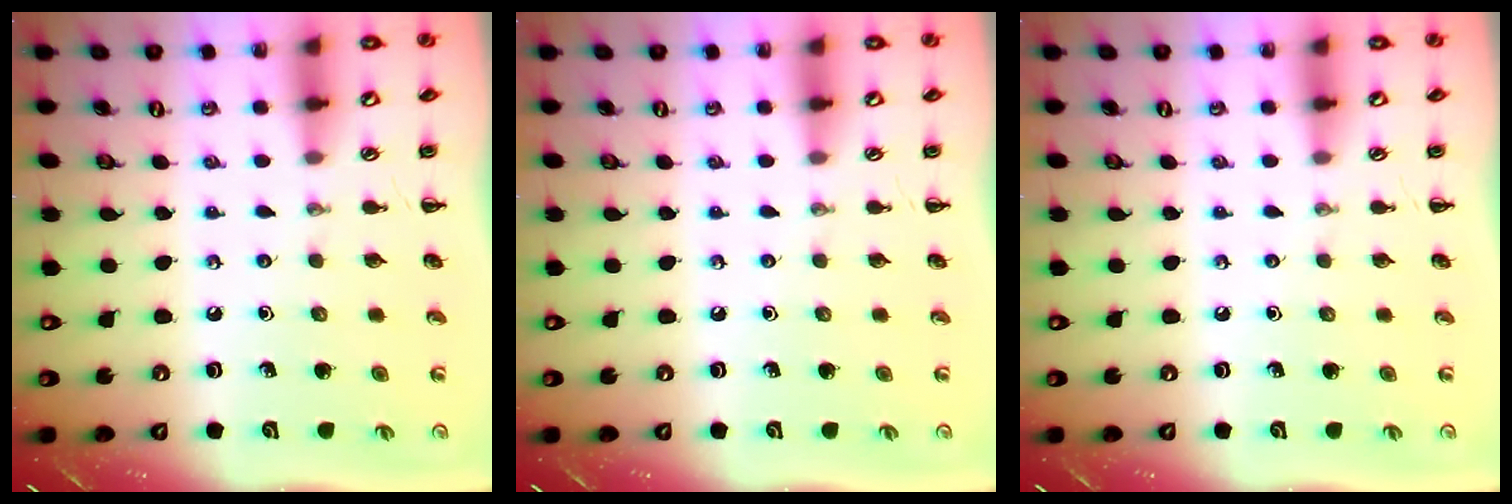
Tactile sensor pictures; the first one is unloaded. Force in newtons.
{"total": 0.0}
{"total": 0.0}